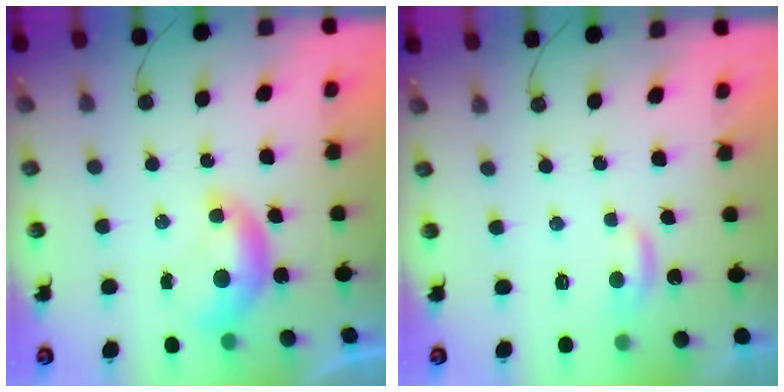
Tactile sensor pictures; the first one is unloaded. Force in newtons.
{"total": 1.8, "press": 1.8, "slide": 0.4}